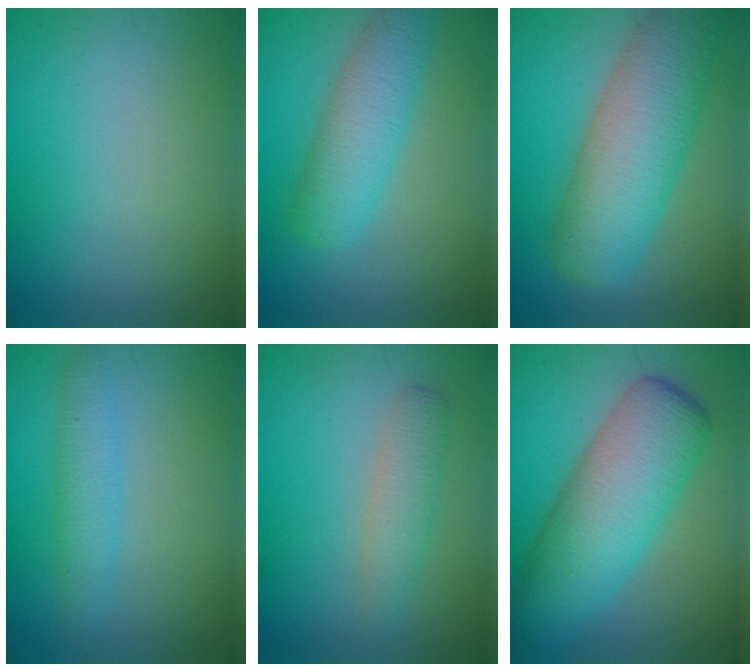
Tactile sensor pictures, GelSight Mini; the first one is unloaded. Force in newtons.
{"total": 4.9, "press": 4.9, "slide": 0.1}
{"total": 9.3, "press": 9.3, "slide": 0.5}
{"total": 2.5, "press": 2.5, "slide": 0.1}
{"total": 2.6, "press": 2.6, "slide": 0.0}
{"total": 9.4, "press": 9.4, "slide": 0.1}